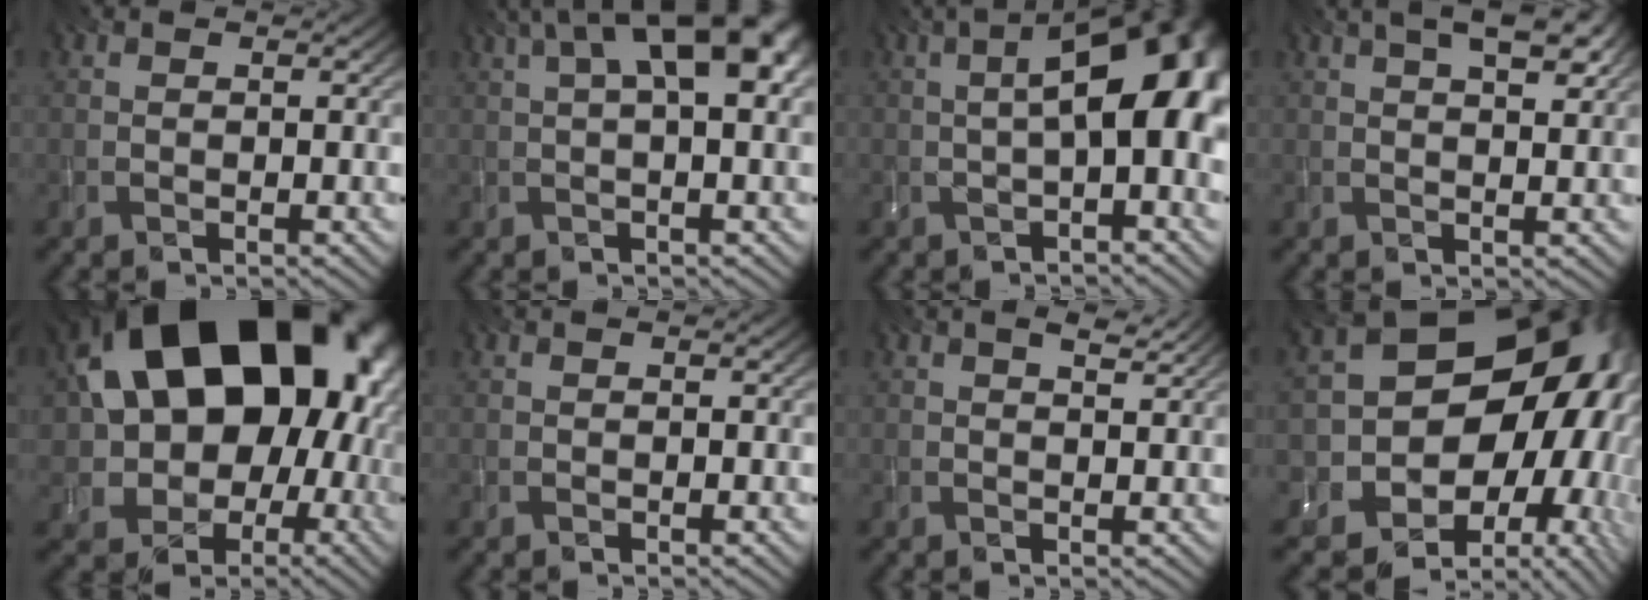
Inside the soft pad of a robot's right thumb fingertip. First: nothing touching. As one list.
[{"total": 11.3, "force": [3.8, 3.9, 9.9], "torque": [-0.147, 0.026, 0.048]}, {"total": 10.5, "force": [0.3, 4.2, 9.6], "torque": [-0.152, 0.012, 0.006]}, {"total": 6.6, "force": [3.2, 2.4, 5.2], "torque": [-0.079, 0.014, 0.046]}, {"total": 22.8, "force": [4.8, 17.2, 14.2], "torque": [-0.237, -0.012, 0.096]}, {"total": 0.0}, {"total": 2.0, "force": [1.3, 0.6, 1.4], "torque": [-0.026, -0.003, 0.022]}, {"total": 21.2, "force": [-1.2, 16.7, 13.1], "torque": [-0.188, -0.040, 0.003]}]